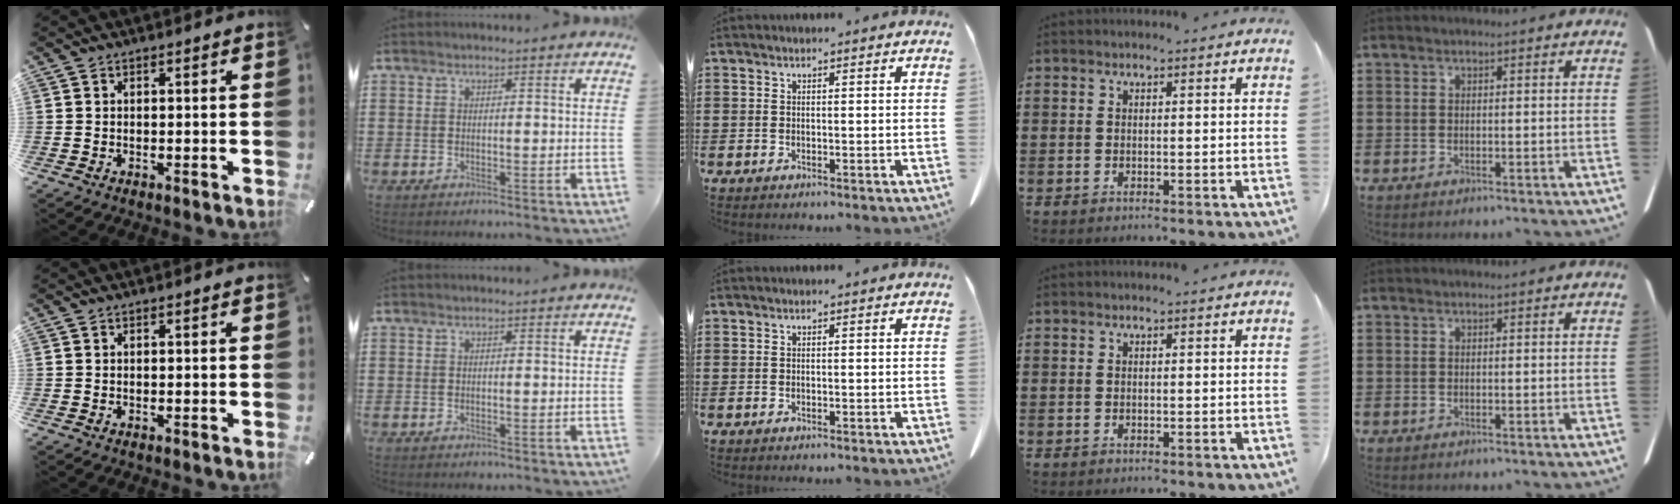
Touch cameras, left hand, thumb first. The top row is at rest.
{}